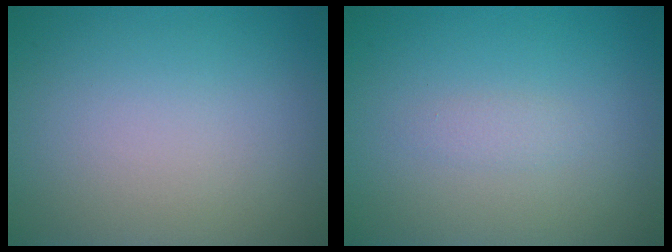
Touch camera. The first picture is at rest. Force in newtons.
{"total": 0.9, "press": 0.9, "slide": 0.0}